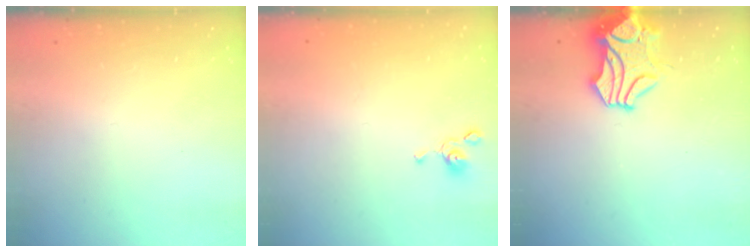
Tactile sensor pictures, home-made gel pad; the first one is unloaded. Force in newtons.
{"total": 3.9, "press": 3.9, "slide": 0.4}
{"total": 2.2, "press": 1.7, "slide": 1.4}